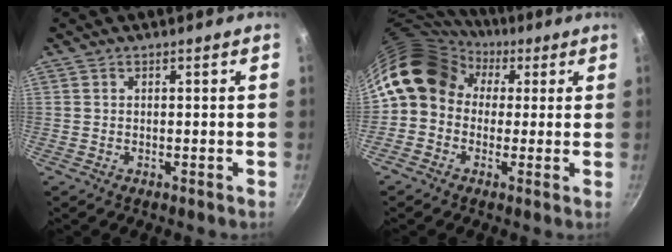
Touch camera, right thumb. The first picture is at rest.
{"total": 13.0, "force": [2.8, 10.9, 6.6], "torque": [-0.095, 0.027, 0.027]}